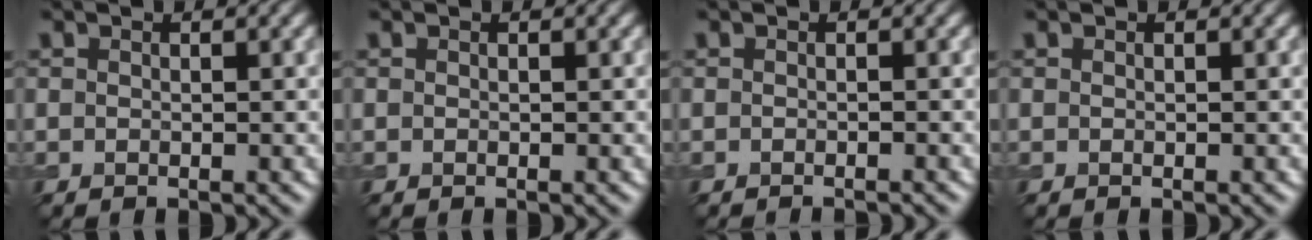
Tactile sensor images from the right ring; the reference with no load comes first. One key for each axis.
{"total": 0.0}
{"total": 1.1, "fx": -1.1, "fy": 0.1, "fz": 0.3, "tx": 0.003, "ty": -0.004, "tz": -0.018}
{"total": 0.0}